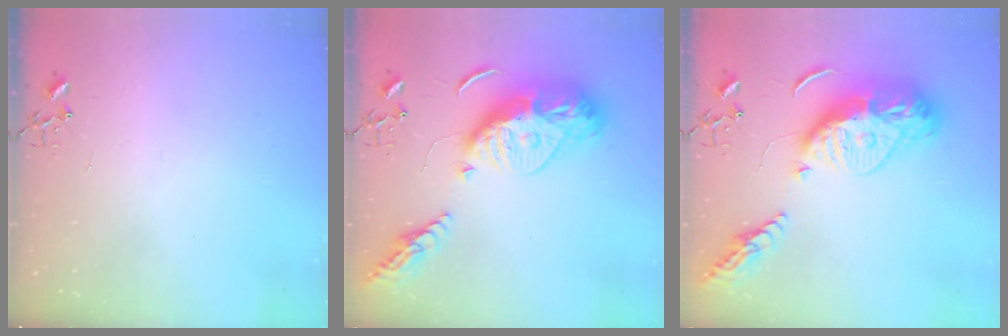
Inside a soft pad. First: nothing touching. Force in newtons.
{"total": 22.4, "press": 22.3, "slide": 1.9}
{"total": 22.4, "press": 22.3, "slide": 1.9}